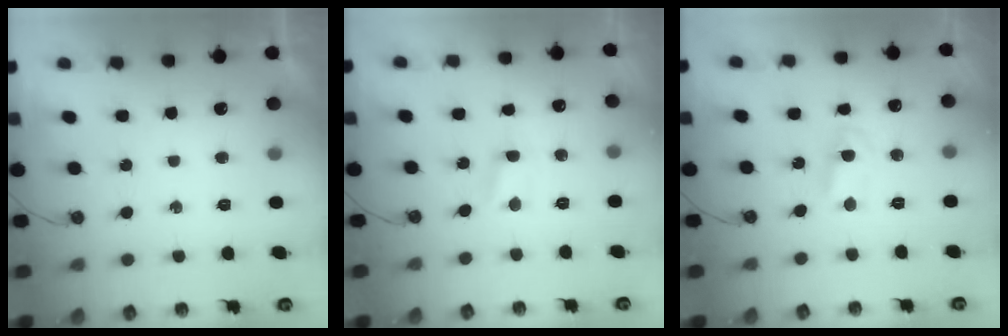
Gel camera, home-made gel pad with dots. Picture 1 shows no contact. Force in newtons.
{"total": 1.9, "press": 1.8, "slide": 0.3}
{"total": 1.7, "press": 1.7, "slide": 0.2}